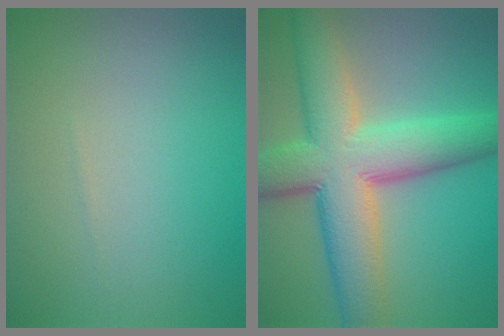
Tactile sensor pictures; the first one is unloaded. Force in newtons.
{"total": 11.3, "press": 11.3, "slide": 0.5}